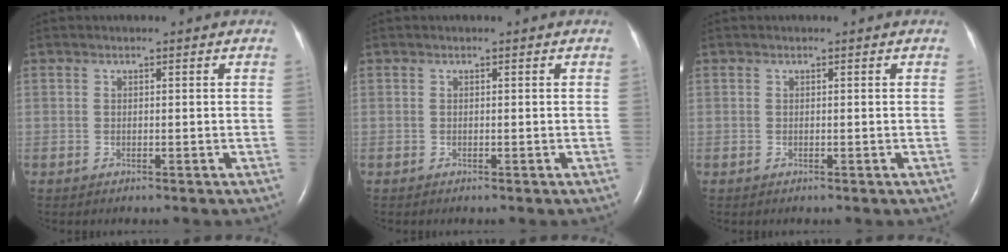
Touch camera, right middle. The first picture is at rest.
{"total": 0.0}
{"total": 0.0}